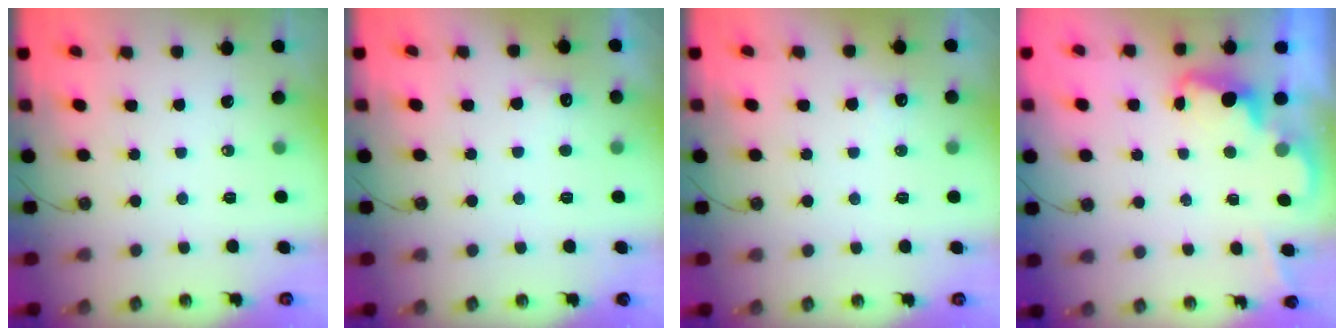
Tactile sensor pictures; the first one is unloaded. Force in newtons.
{"total": 6.9, "press": 6.8, "slide": 1.2}
{"total": 4.6, "press": 4.4, "slide": 1.2}
{"total": 2.3, "press": 2.2, "slide": 0.5}